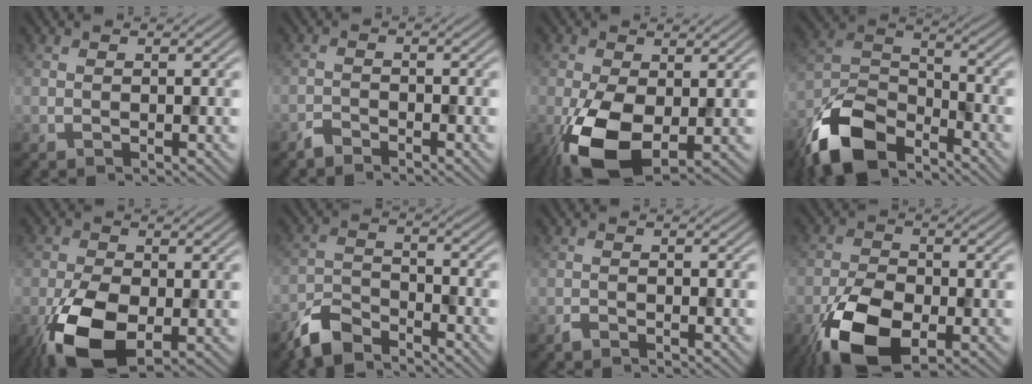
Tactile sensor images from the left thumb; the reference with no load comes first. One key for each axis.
{"total": 1.7, "fx": -1.6, "fy": 0.4, "fz": 0.4, "tx": -0.009, "ty": 0.002, "tz": -0.036}
{"total": 9.6, "fx": -2.6, "fy": 5.4, "fz": 7.5, "tx": -0.174, "ty": -0.024, "tz": -0.051}
{"total": 12.8, "fx": -9.0, "fy": 5.6, "fz": 7.1, "tx": -0.155, "ty": -0.008, "tz": -0.190}
{"total": 10.1, "fx": -3.7, "fy": 5.6, "fz": 7.6, "tx": -0.171, "ty": -0.023, "tz": -0.072}
{"total": 5.7, "fx": -4.9, "fy": 1.8, "fz": 2.3, "tx": -0.047, "ty": -0.006, "tz": -0.114}
{"total": 0.9, "fx": -0.8, "fy": 0.2, "fz": 0.3, "tx": -0.006, "ty": 0.001, "tz": -0.018}
{"total": 11.3, "fx": -5.2, "fy": 5.9, "fz": 8.1, "tx": -0.176, "ty": -0.020, "tz": -0.099}